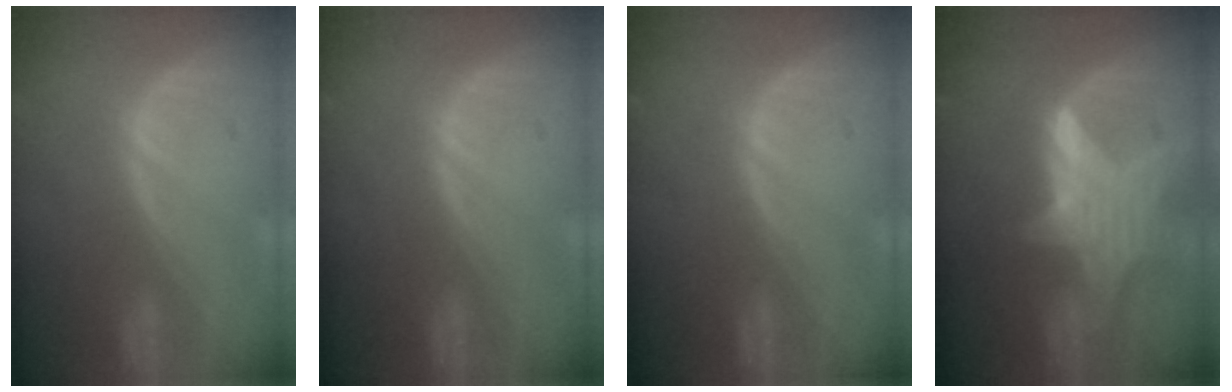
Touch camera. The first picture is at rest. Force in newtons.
{"total": 0.0}
{"total": 0.0}
{"total": 7.7, "press": 7.7, "slide": 0.4}